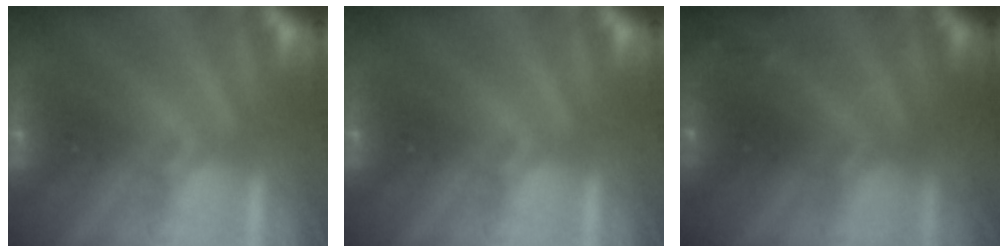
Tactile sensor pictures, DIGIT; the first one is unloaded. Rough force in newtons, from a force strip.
{"total": 0.0}
{"total": 8.7}